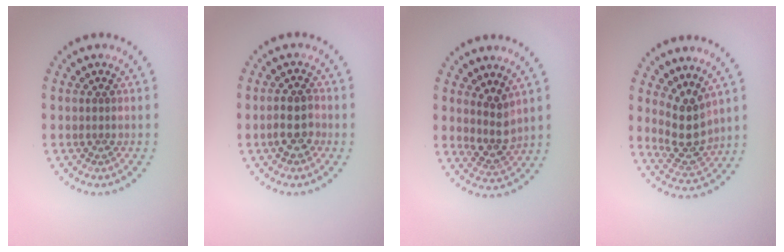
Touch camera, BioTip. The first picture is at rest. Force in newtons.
{"total": 2.4, "press": 2.3, "slide": 0.7}
{"total": 2.5, "press": 2.0, "slide": 1.6}
{"total": 3.7, "press": 3.2, "slide": 1.9}